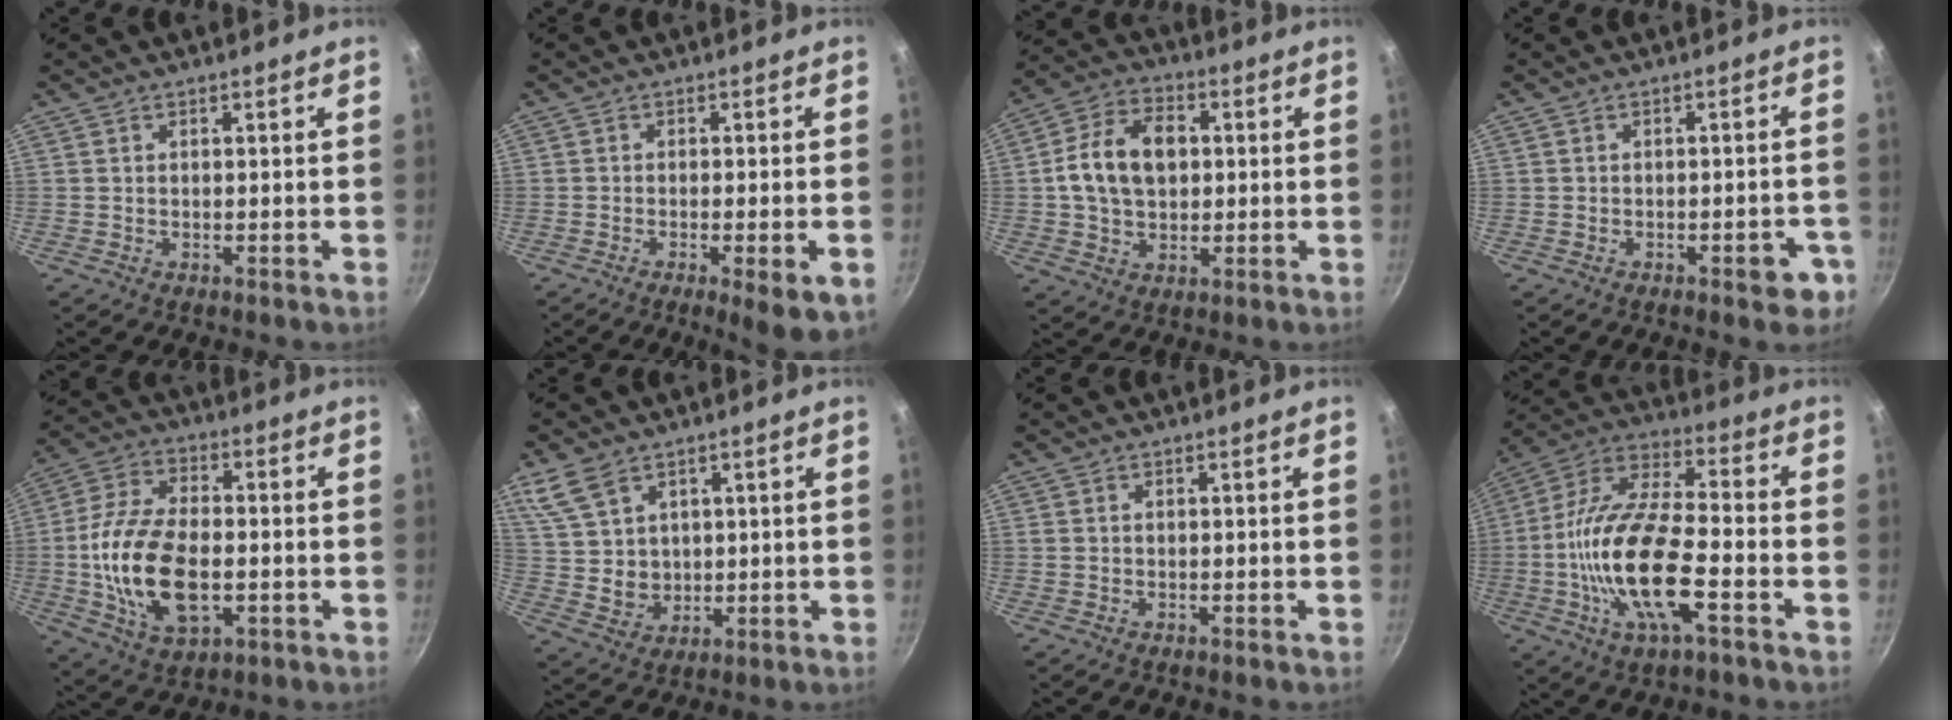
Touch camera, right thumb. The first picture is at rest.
{"total": 7.3, "force": [-2.7, 1.6, 6.6], "torque": [-0.090, 0.000, -0.036]}
{"total": 12.8, "force": [1.3, 9.1, 8.9], "torque": [-0.142, 0.017, 0.013]}
{"total": 4.9, "force": [-2.3, 2.2, 3.7], "torque": [-0.027, 0.020, -0.024]}
{"total": 17.5, "force": [-2.4, 9.8, 14.3], "torque": [-0.269, 0.017, -0.045]}
{"total": 9.1, "force": [4.9, 6.3, 4.3], "torque": [-0.065, -0.020, 0.110]}
{"total": 0.0}
{"total": 19.6, "force": [-5.3, 7.1, 17.4], "torque": [-0.337, 0.031, -0.118]}